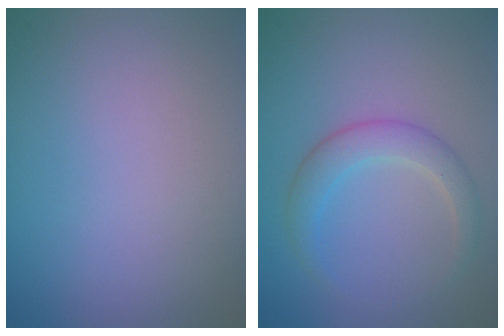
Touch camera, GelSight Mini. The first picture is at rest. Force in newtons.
{"total": 2.6, "press": 2.6, "slide": 0.1}